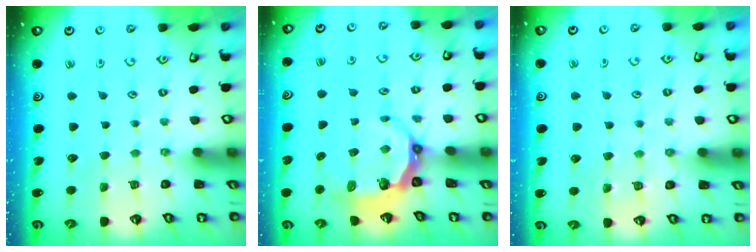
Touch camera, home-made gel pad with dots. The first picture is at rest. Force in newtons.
{"total": 6.8, "press": 5.8, "slide": 3.7}
{"total": 4.9, "press": 4.8, "slide": 0.6}